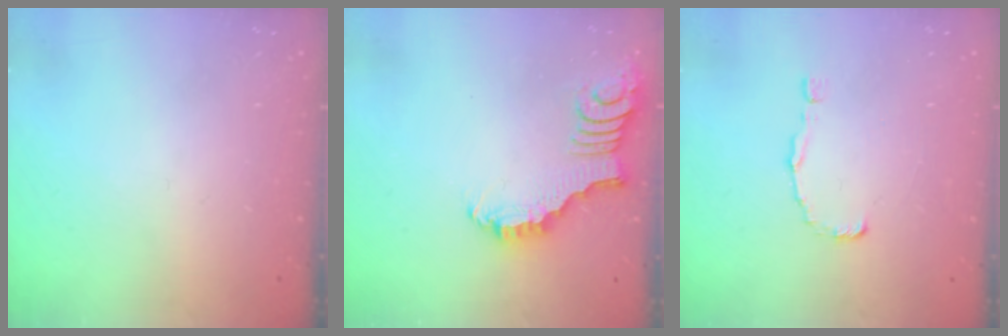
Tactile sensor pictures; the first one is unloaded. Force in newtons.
{"total": 2.4, "press": 2.4, "slide": 0.2}
{"total": 0.7, "press": 0.7, "slide": 0.0}